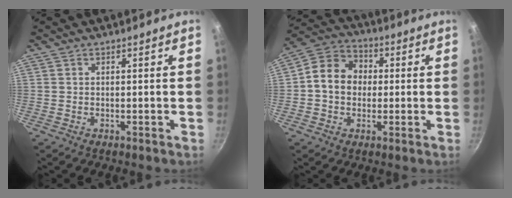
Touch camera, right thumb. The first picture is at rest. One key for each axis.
{"total": 10.3, "fx": 0.2, "fy": 8.6, "fz": 5.7, "tx": -0.068, "ty": 0.022, "tz": -0.018}